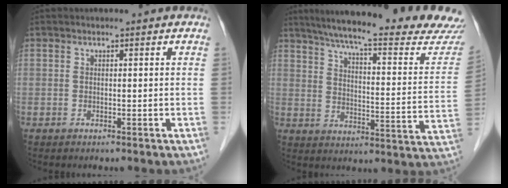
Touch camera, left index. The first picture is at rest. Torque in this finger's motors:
{"motor_torque": [0.38, -0.65, 0.55, 0.12]}